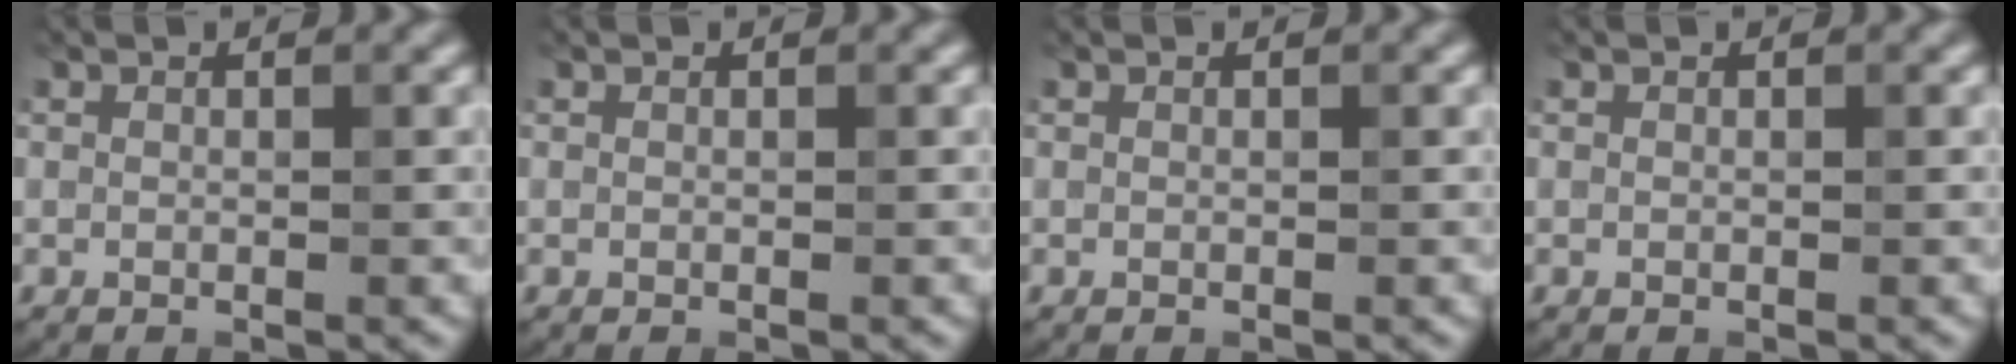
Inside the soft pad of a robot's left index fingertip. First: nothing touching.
{"total": 0.0}
{"total": 0.0}
{"total": 0.0}